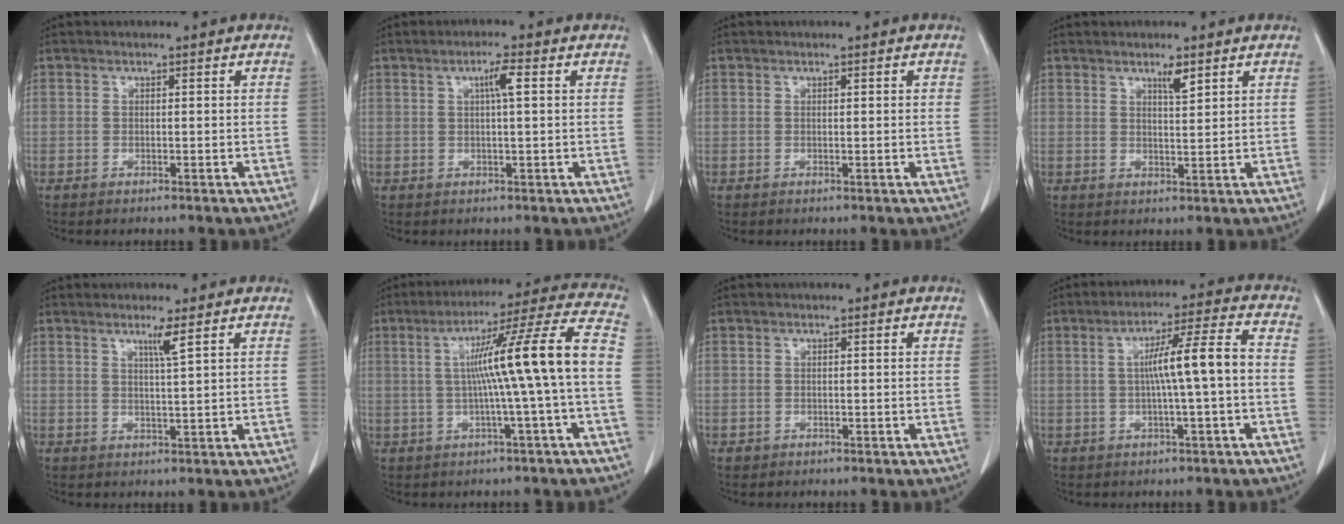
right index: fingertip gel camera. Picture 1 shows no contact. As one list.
[{"total": 2.9, "force": [0.9, 0.2, 2.8], "torque": [-0.048, 0.004, 0.013]}, {"total": 0.6, "force": [0.3, 0.2, 0.6], "torque": [-0.009, 0.001, 0.003]}, {"total": 2.7, "force": [1.8, 0.3, 2.0], "torque": [-0.036, -0.003, 0.032]}, {"total": 2.6, "force": [1.5, -0.7, 2.0], "torque": [-0.038, -0.008, 0.029]}, {"total": 13.5, "force": [-0.5, -1.6, 13.4], "torque": [-0.200, 0.023, -0.009]}, {"total": 0.5, "force": [-0.1, 0.5, 0.0], "torque": [-0.001, 0.003, -0.002]}, {"total": 8.2, "force": [-0.4, -0.4, 8.2], "torque": [-0.135, 0.016, -0.006]}]